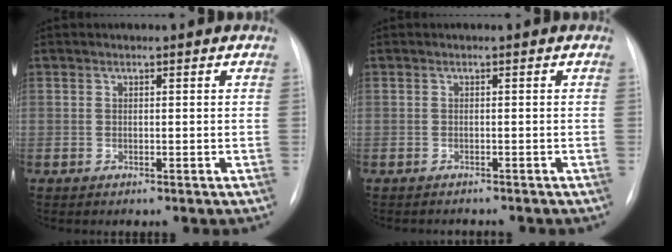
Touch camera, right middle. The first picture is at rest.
{"total": 2.5, "force": [-2.3, 0.5, 0.5], "torque": [-0.004, -0.007, -0.024]}